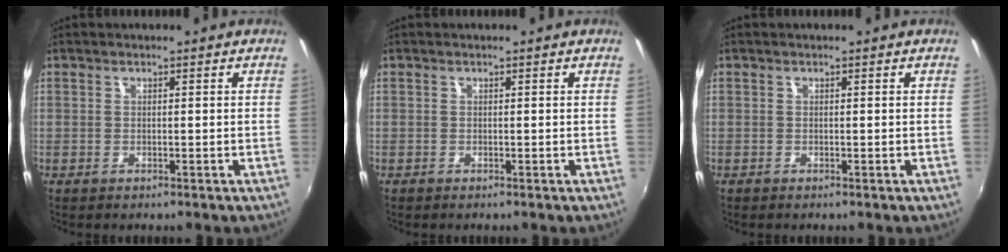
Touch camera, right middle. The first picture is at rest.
{"total": 0.0}
{"total": 0.0}